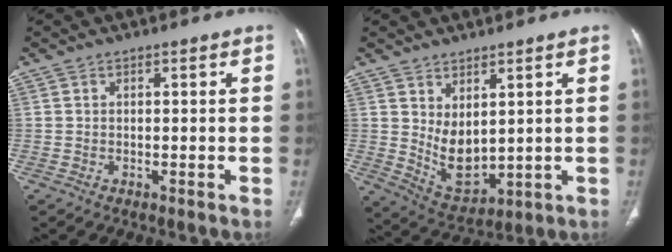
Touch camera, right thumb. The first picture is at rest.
{"total": 8.0, "force": [2.1, 4.5, 6.3], "torque": [-0.092, -0.031, 0.065]}